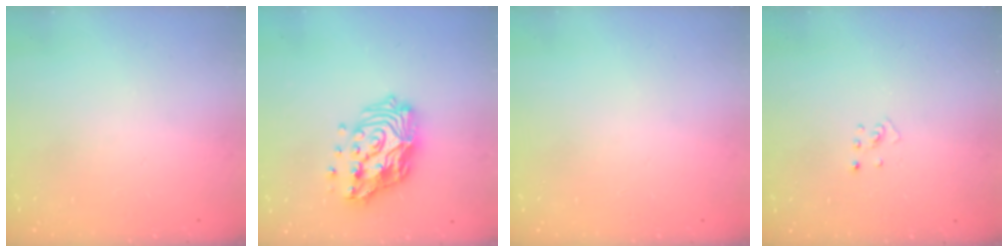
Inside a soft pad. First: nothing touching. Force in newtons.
{"total": 16.3, "press": 16.2, "slide": 1.6}
{"total": 0.0}
{"total": 2.5, "press": 2.4, "slide": 0.5}